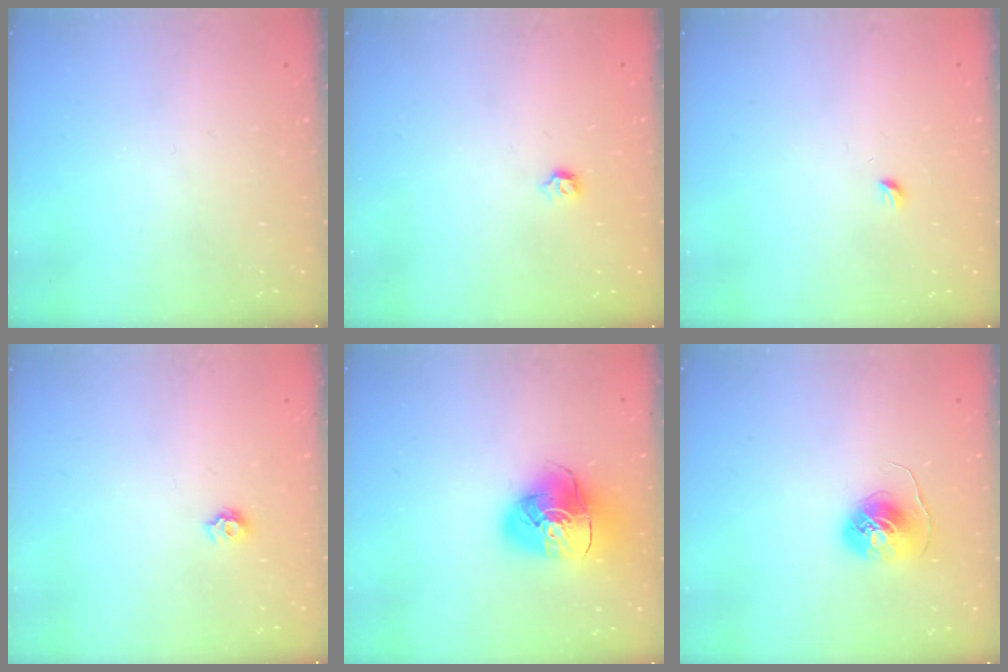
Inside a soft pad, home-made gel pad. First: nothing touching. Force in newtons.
{"total": 3.4, "press": 3.3, "slide": 0.7}
{"total": 2.9, "press": 2.9, "slide": 0.4}
{"total": 5.7, "press": 5.7, "slide": 0.6}
{"total": 12.2, "press": 12.1, "slide": 1.6}
{"total": 7.5, "press": 7.5, "slide": 0.1}